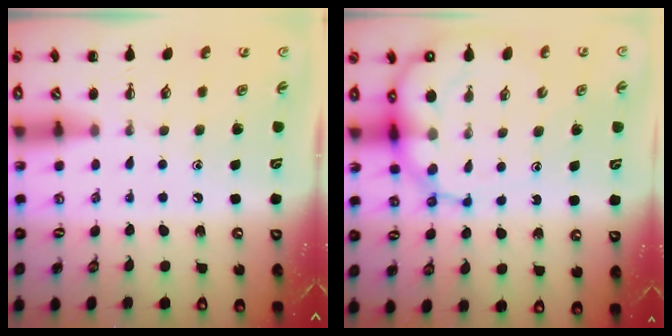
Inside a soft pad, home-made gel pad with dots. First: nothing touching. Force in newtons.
{"total": 10.3, "press": 9.9, "slide": 2.8}